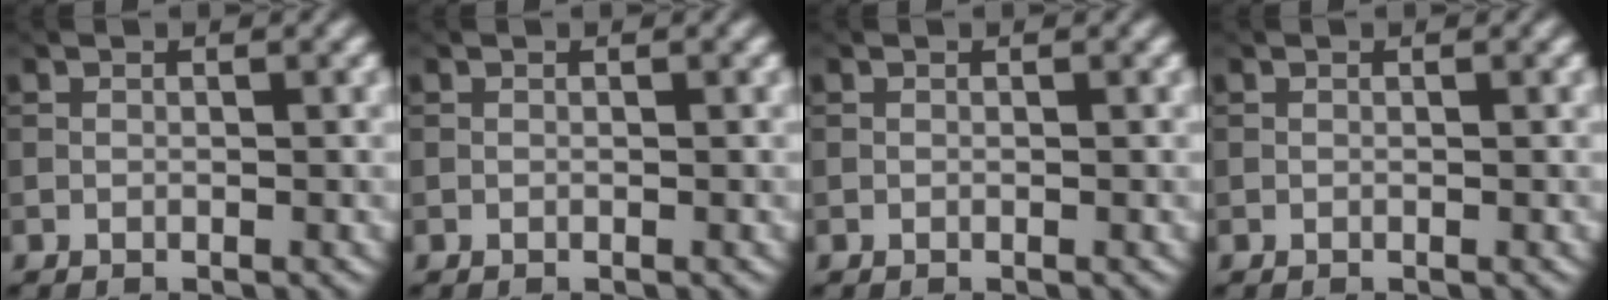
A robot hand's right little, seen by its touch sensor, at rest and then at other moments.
{"total": 0.0}
{"total": 0.0}
{"total": 0.0}